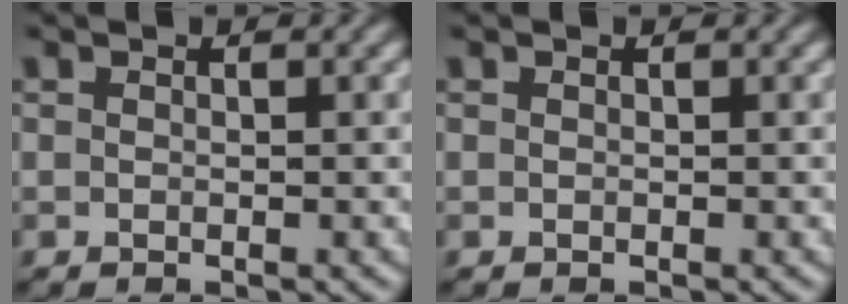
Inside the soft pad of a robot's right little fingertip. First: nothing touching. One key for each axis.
{"total": 0.0}